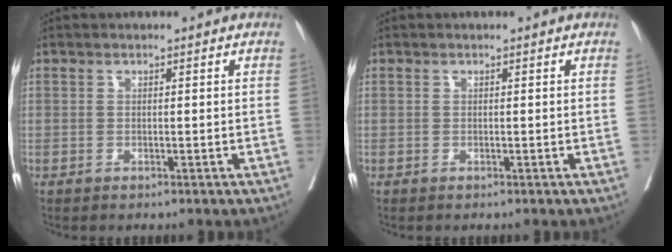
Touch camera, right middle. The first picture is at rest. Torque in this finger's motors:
{"motor_torque": [0.73, -0.82, -0.08, -0.07]}